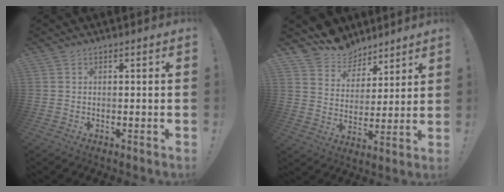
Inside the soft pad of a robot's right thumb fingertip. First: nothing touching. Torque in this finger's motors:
{"motor_torque": [-0.50, 1.44, 0.55, 0.69, 0.02]}